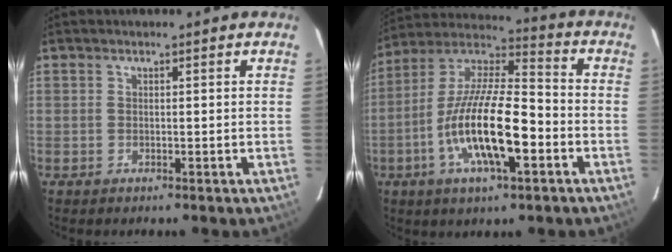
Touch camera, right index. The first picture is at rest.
{"total": 17.9, "force": [-5.8, 5.3, 16.1], "torque": [-0.310, -0.011, -0.113]}